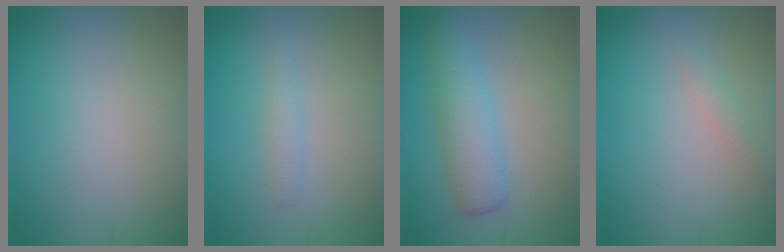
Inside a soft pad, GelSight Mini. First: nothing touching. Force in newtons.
{"total": 1.1, "press": 1.1, "slide": 0.1}
{"total": 4.0, "press": 4.0, "slide": 0.1}
{"total": 1.1, "press": 1.1, "slide": 0.0}